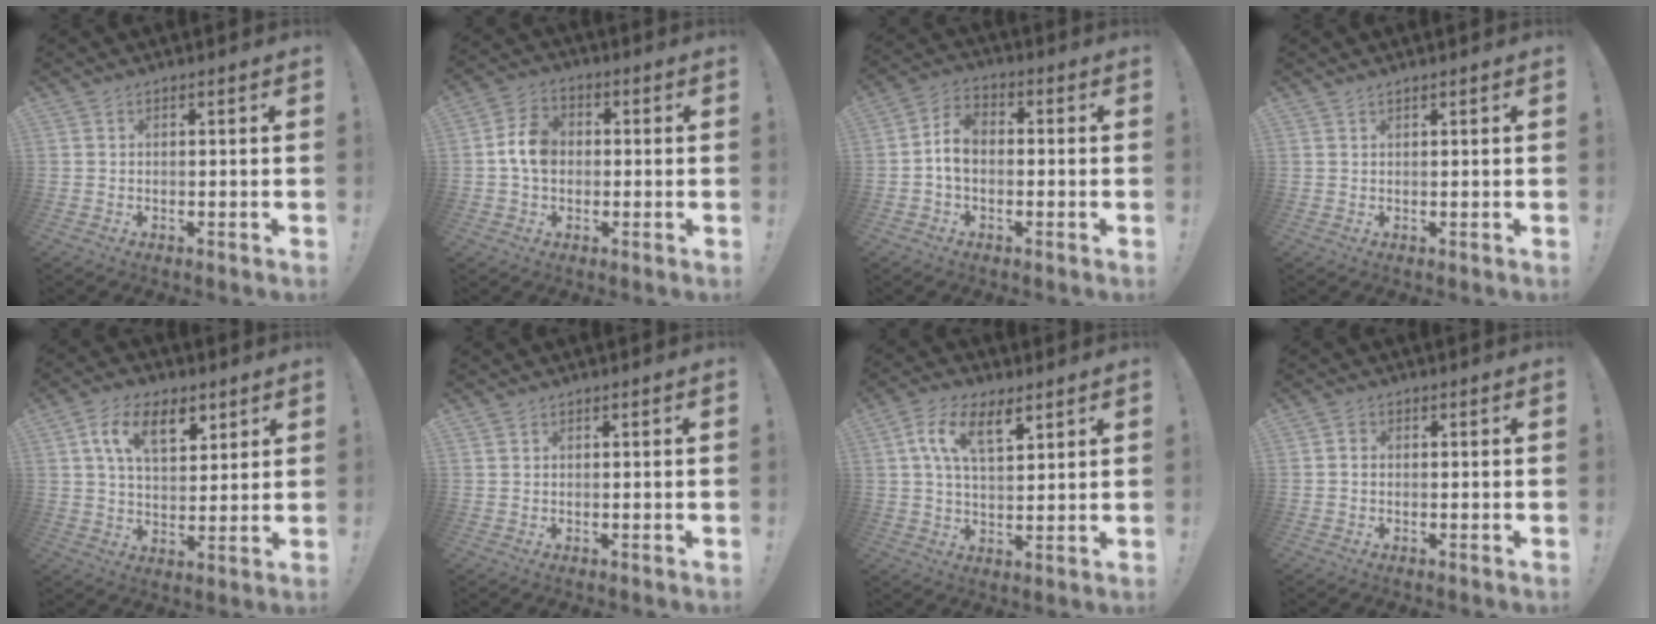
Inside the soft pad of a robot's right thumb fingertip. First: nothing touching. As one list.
[{"total": 8.7, "force": [0.1, 6.6, 5.6], "torque": [-0.089, 0.016, 0.006]}, {"total": 6.5, "force": [-0.8, 4.6, 4.4], "torque": [-0.082, 0.008, -0.013]}, {"total": 0.7, "force": [0.6, 0.0, 0.3], "torque": [-0.006, 0.000, 0.012]}, {"total": 13.0, "force": [6.0, 7.5, 8.8], "torque": [-0.134, -0.006, 0.108]}, {"total": 0.7, "force": [0.5, 0.4, 0.2], "torque": [0.001, -0.002, 0.009]}, {"total": 10.9, "force": [5.3, 5.2, 8.0], "torque": [-0.140, -0.003, 0.098]}, {"total": 1.1, "force": [-0.2, 1.0, 0.5], "torque": [-0.015, 0.006, -0.001]}]